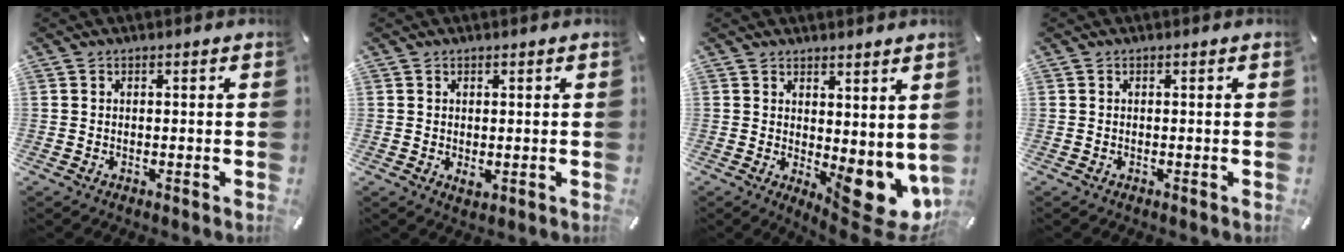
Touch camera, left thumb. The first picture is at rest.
{"total": 1.4, "force": [0.1, 1.0, 1.0], "torque": [-0.011, -0.003, 0.001]}
{"total": 10.0, "force": [-1.2, 5.5, 8.3], "torque": [-0.068, -0.015, -0.005]}
{"total": 0.0}